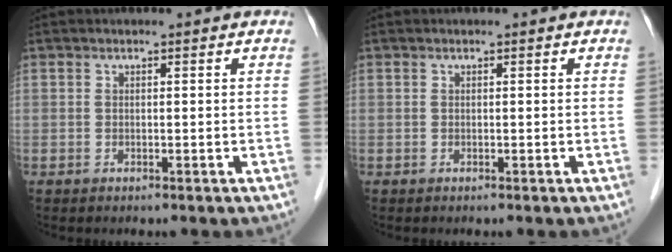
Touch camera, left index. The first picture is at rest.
{"total": 0.0}